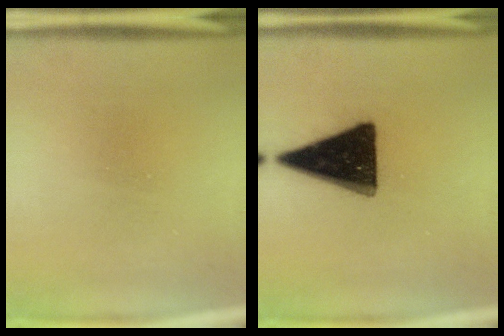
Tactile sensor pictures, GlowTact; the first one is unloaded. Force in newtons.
{"total": 18.2}